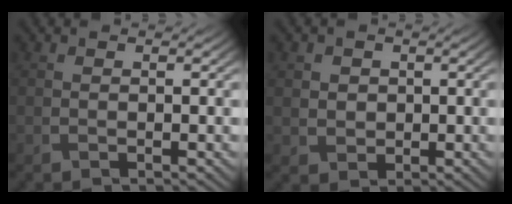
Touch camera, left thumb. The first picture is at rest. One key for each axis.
{"total": 2.5, "fx": 0.3, "fy": 2.4, "fz": 0.8, "tx": -0.029, "ty": -0.005, "tz": 0.004}